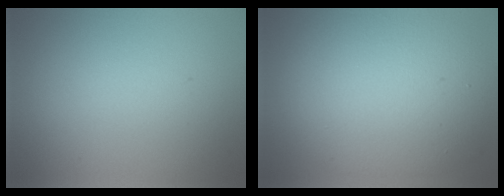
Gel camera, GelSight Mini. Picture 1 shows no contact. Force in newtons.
{"total": 11.1, "press": 11.1, "slide": 0.8}